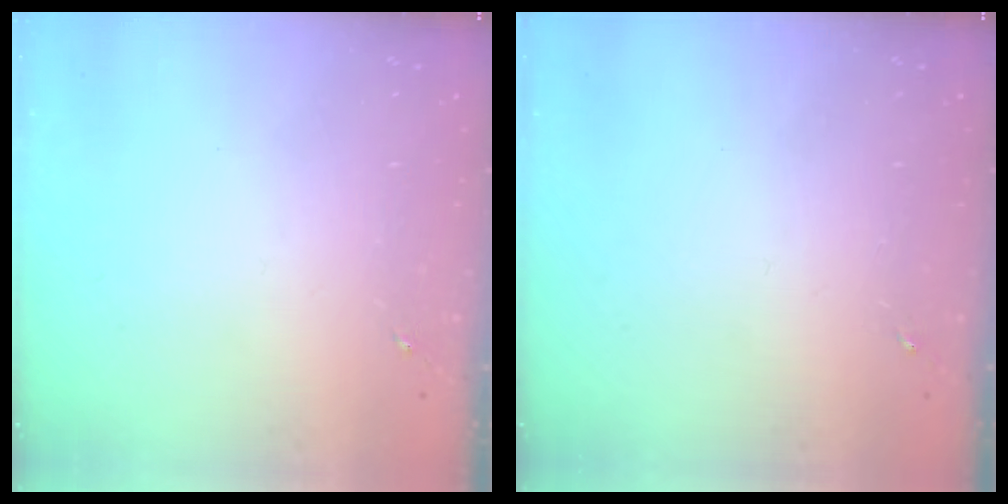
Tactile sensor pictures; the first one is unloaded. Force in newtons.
{"total": 0.0}